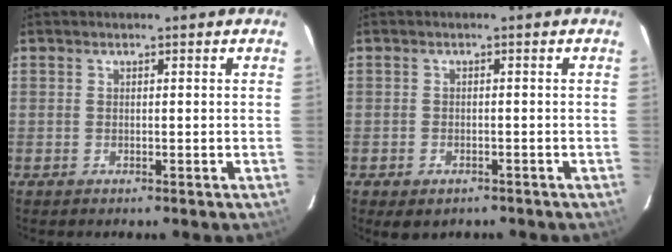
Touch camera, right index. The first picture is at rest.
{"total": 3.2, "force": [-2.0, 2.1, 1.4], "torque": [-0.030, -0.011, -0.023]}